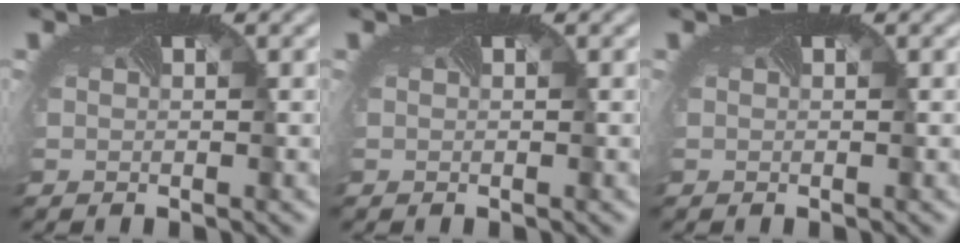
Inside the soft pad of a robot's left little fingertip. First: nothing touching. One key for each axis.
{"total": 0.0}
{"total": 0.0}